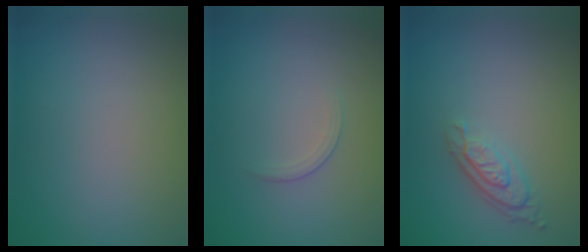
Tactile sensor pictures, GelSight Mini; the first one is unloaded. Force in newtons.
{"total": 1.3, "press": 0.5, "slide": 1.2}
{"total": 3.1, "press": 2.4, "slide": 2.0}